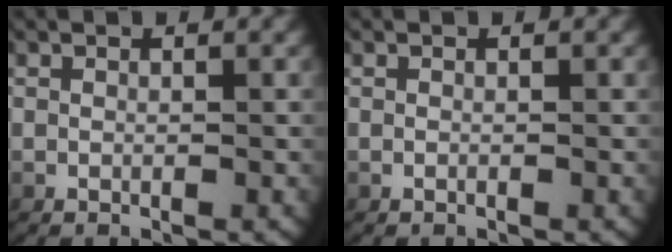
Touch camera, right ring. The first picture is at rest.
{"total": 0.0}